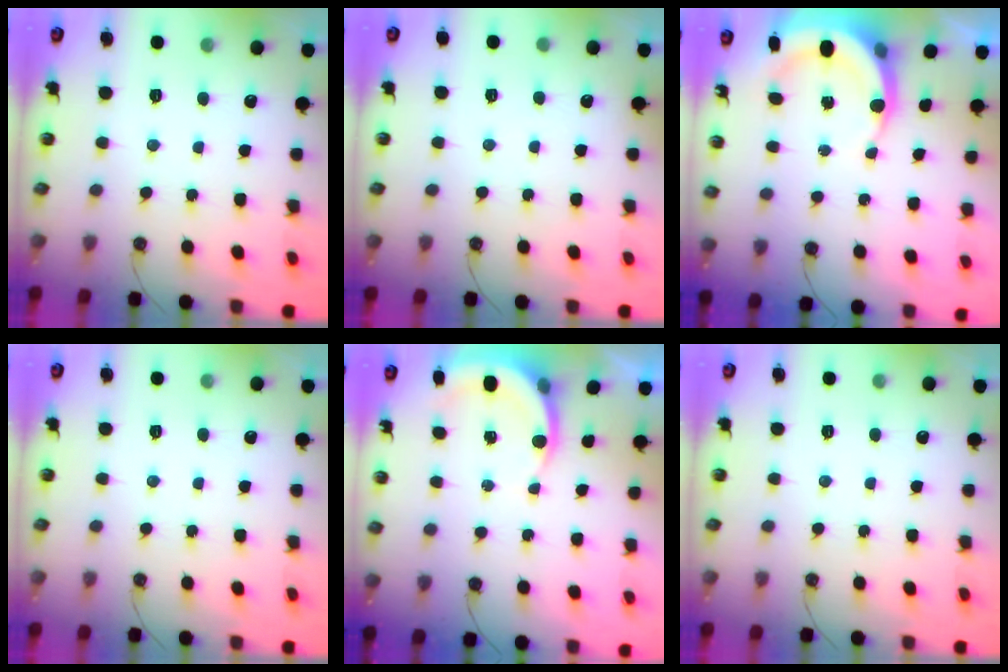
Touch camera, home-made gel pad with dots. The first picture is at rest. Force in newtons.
{"total": 1.4, "press": 1.4, "slide": 0.1}
{"total": 6.5, "press": 6.4, "slide": 0.9}
{"total": 0.0}
{"total": 5.1, "press": 5.0, "slide": 0.7}
{"total": 0.0}